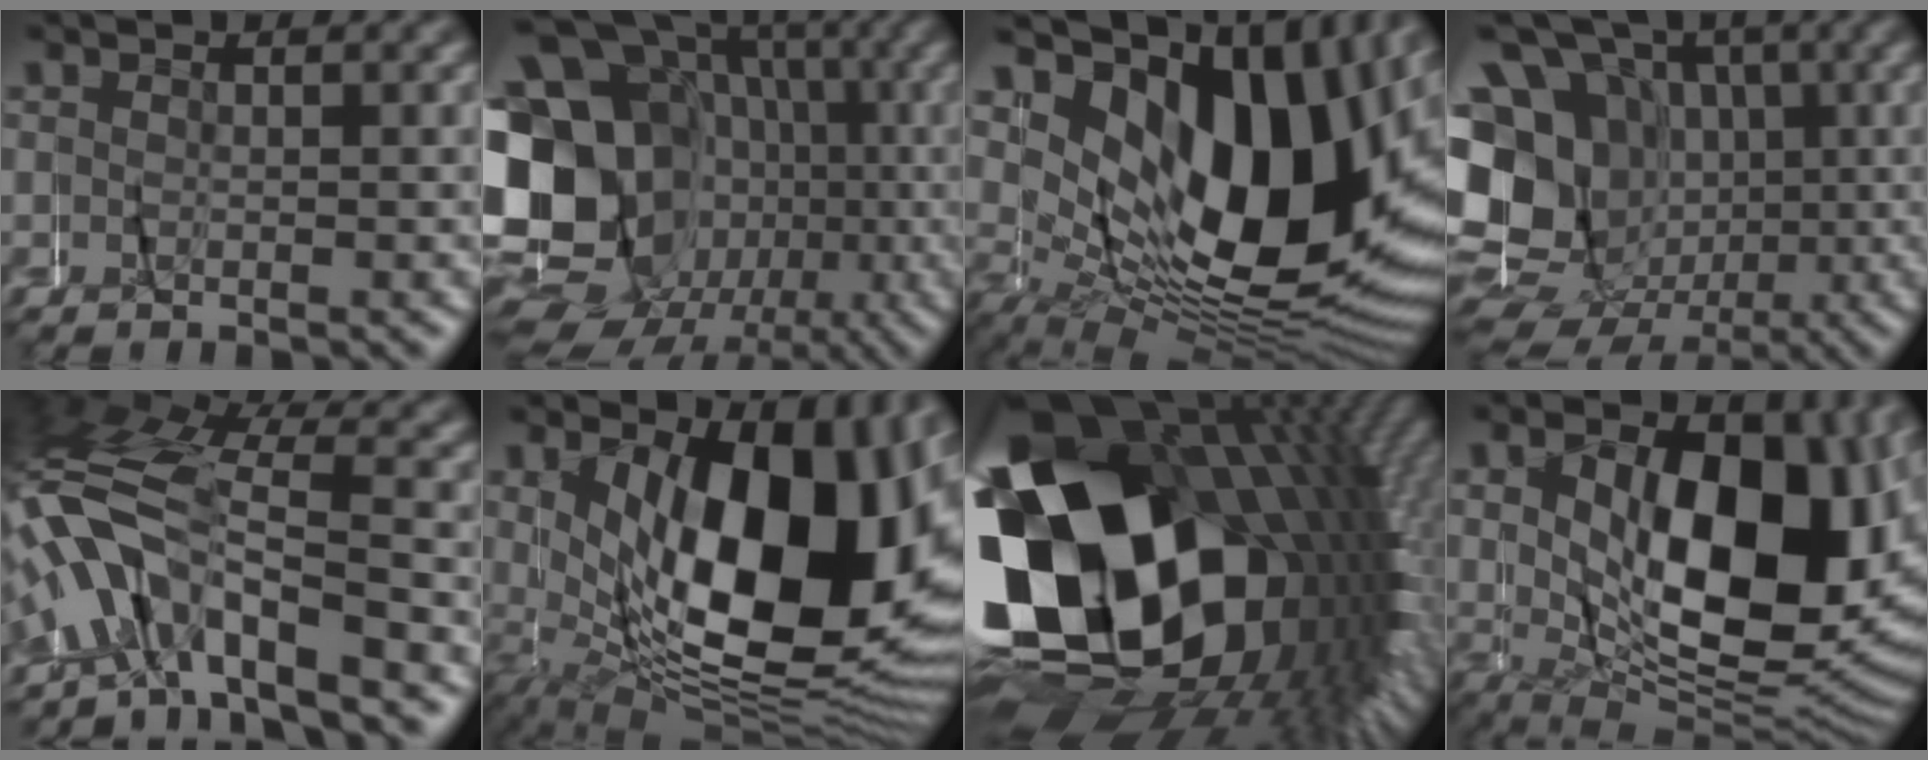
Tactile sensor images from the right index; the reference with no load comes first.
{"total": 18.9, "force": [-2.1, 15.2, 11.0], "torque": [-0.226, -0.035, -0.038]}
{"total": 20.9, "force": [3.4, 12.5, 16.4], "torque": [-0.275, 0.006, 0.046]}
{"total": 16.6, "force": [-2.2, 13.9, 8.7], "torque": [-0.181, -0.044, -0.043]}
{"total": 7.2, "force": [-0.7, 4.6, 5.5], "torque": [-0.143, 0.013, -0.028]}
{"total": 18.4, "force": [0.5, 9.5, 15.8], "torque": [-0.247, -0.017, 0.021]}
{"total": 42.5, "force": [-3.6, 25.8, 33.6], "torque": [-0.467, -0.041, -0.036]}
{"total": 16.0, "force": [1.2, 9.2, 13.0], "torque": [-0.189, -0.018, 0.025]}